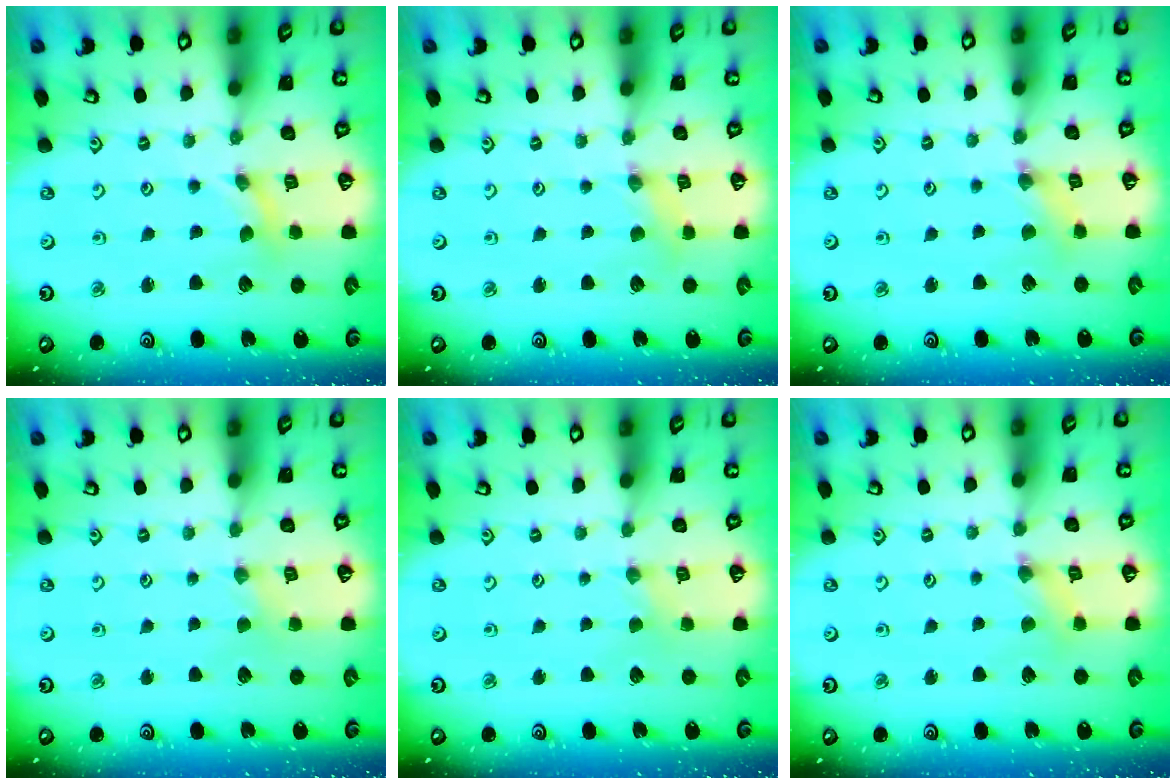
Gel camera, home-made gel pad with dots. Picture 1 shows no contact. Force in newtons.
{"total": 2.4, "press": 2.4, "slide": 0.3}
{"total": 2.0, "press": 2.0, "slide": 0.3}
{"total": 1.2, "press": 1.2, "slide": 0.3}
{"total": 1.2, "press": 1.2, "slide": 0.3}
{"total": 1.9, "press": 1.9, "slide": 0.3}